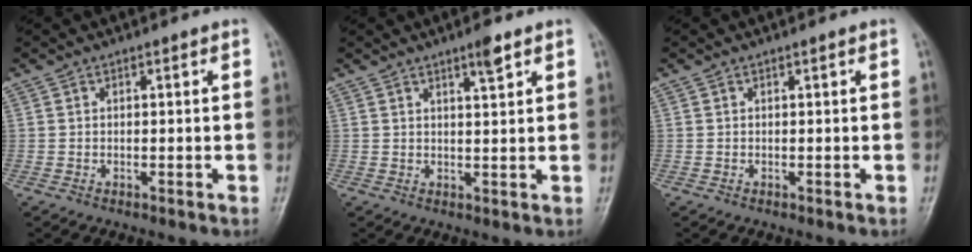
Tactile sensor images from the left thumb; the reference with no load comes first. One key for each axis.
{"total": 3.2, "fx": 2.1, "fy": 0.5, "fz": 2.3, "tx": -0.032, "ty": -0.013, "tz": 0.034}
{"total": 0.0}